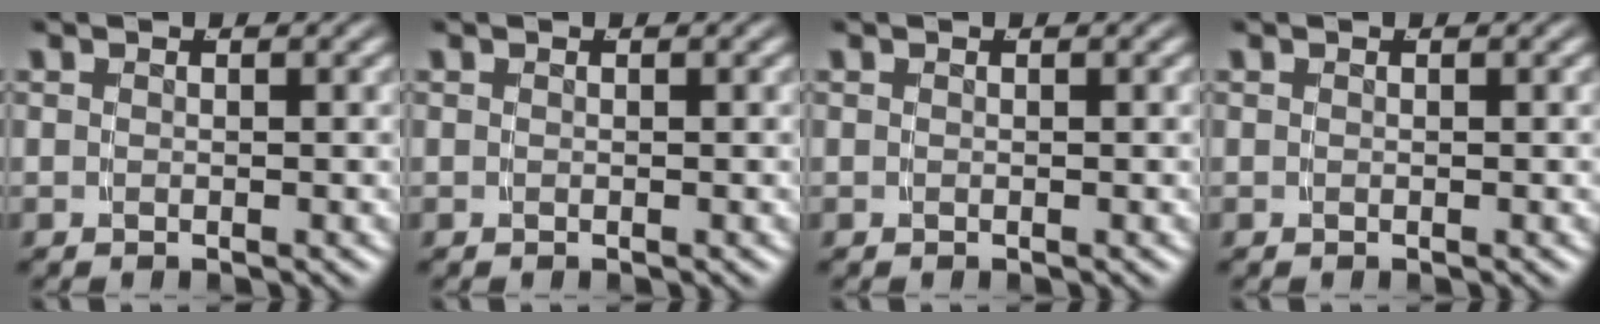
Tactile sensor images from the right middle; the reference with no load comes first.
{"total": 0.0}
{"total": 0.0}
{"total": 0.0}